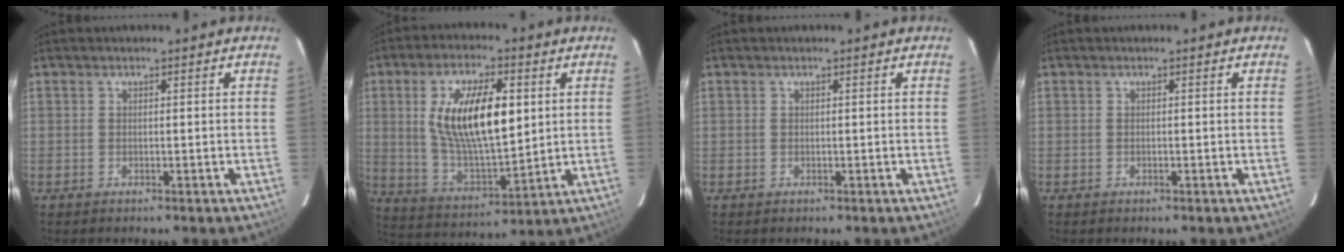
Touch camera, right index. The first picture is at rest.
{"total": 17.2, "force": [3.8, 6.9, 15.3], "torque": [-0.282, 0.003, 0.079]}
{"total": 0.0}
{"total": 0.0}